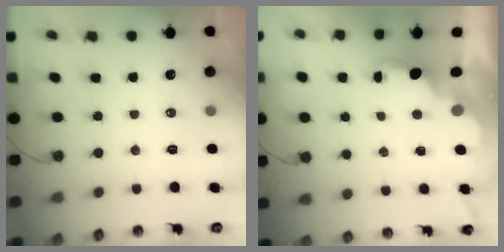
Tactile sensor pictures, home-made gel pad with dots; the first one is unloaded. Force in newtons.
{"total": 2.1, "press": 1.9, "slide": 0.8}